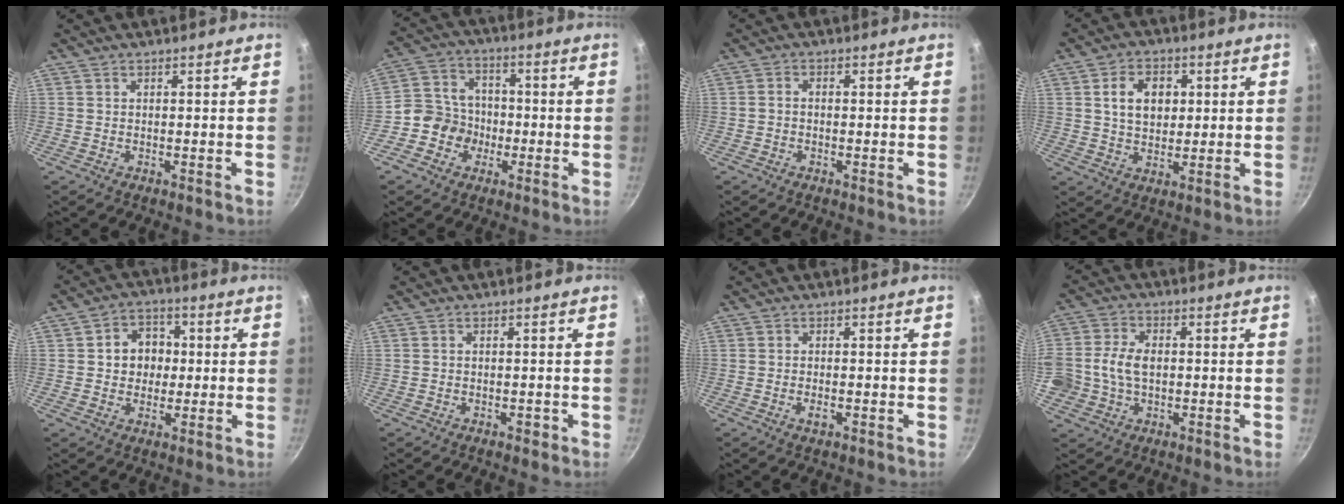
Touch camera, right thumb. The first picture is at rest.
{"total": 8.7, "force": [-2.7, 7.8, 2.8], "torque": [-0.010, 0.033, -0.067]}
{"total": 1.3, "force": [-0.4, 1.0, 0.8], "torque": [-0.016, 0.009, -0.009]}
{"total": 8.5, "force": [1.9, 6.1, 5.6], "torque": [-0.072, -0.001, 0.031]}
{"total": 8.1, "force": [0.6, 6.9, 4.3], "torque": [-0.025, 0.009, 0.002]}
{"total": 1.2, "force": [-0.6, 0.7, 0.8], "torque": [-0.010, 0.004, -0.007]}
{"total": 1.7, "force": [-0.7, 0.7, 1.4], "torque": [-0.031, 0.001, -0.014]}
{"total": 9.8, "force": [-0.3, 7.3, 6.5], "torque": [-0.121, 0.016, -0.014]}